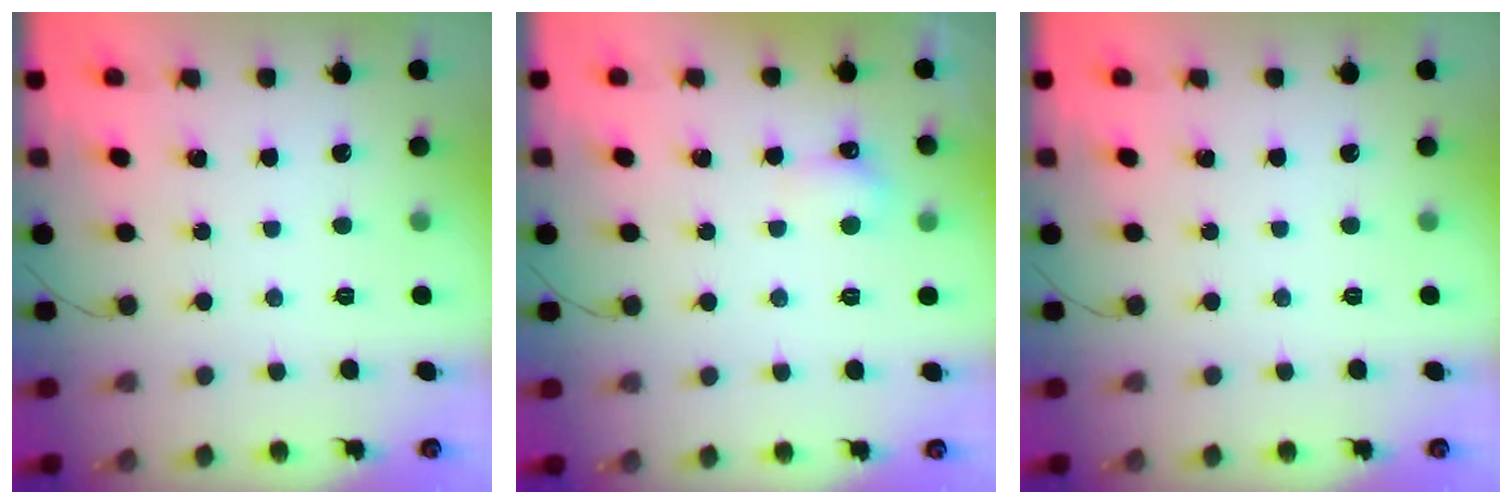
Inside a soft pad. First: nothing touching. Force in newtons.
{"total": 4.6, "press": 4.4, "slide": 1.3}
{"total": 0.0}